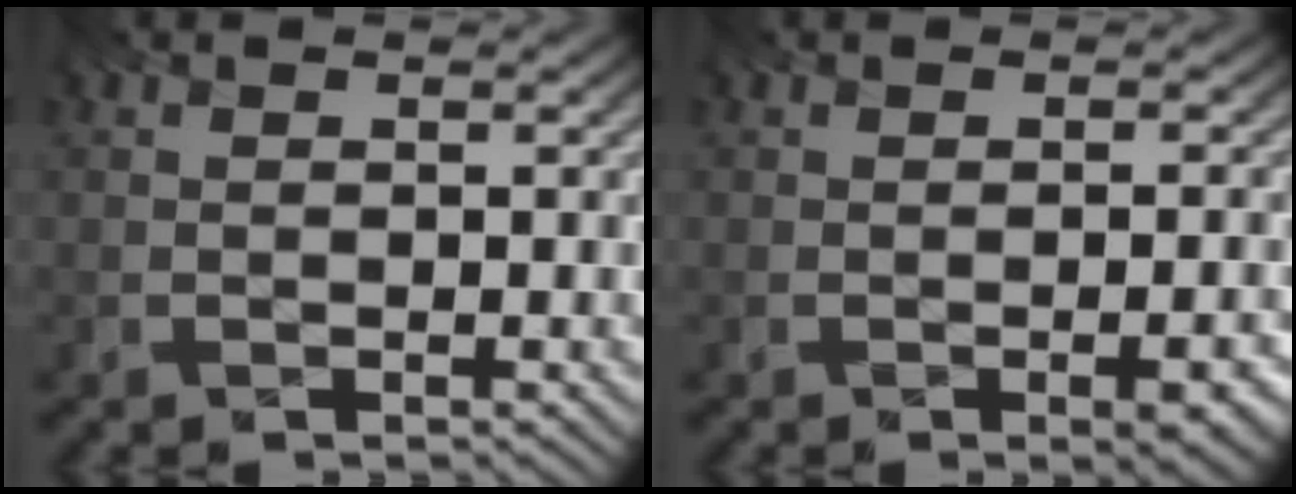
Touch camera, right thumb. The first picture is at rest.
{"total": 3.8, "force": [-1.6, 1.2, 3.3], "torque": [-0.025, 0.002, -0.023]}